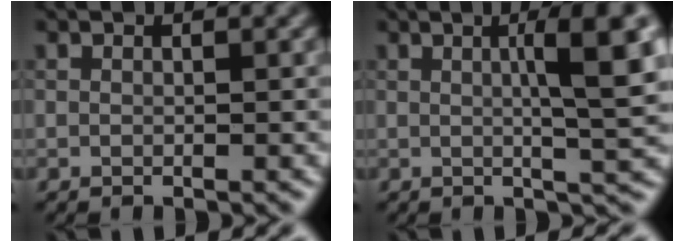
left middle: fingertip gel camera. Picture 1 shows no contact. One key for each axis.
{"total": 7.3, "fx": 1.5, "fy": 1.4, "fz": 7.0, "tx": -0.084, "ty": 0.010, "tz": 0.020}